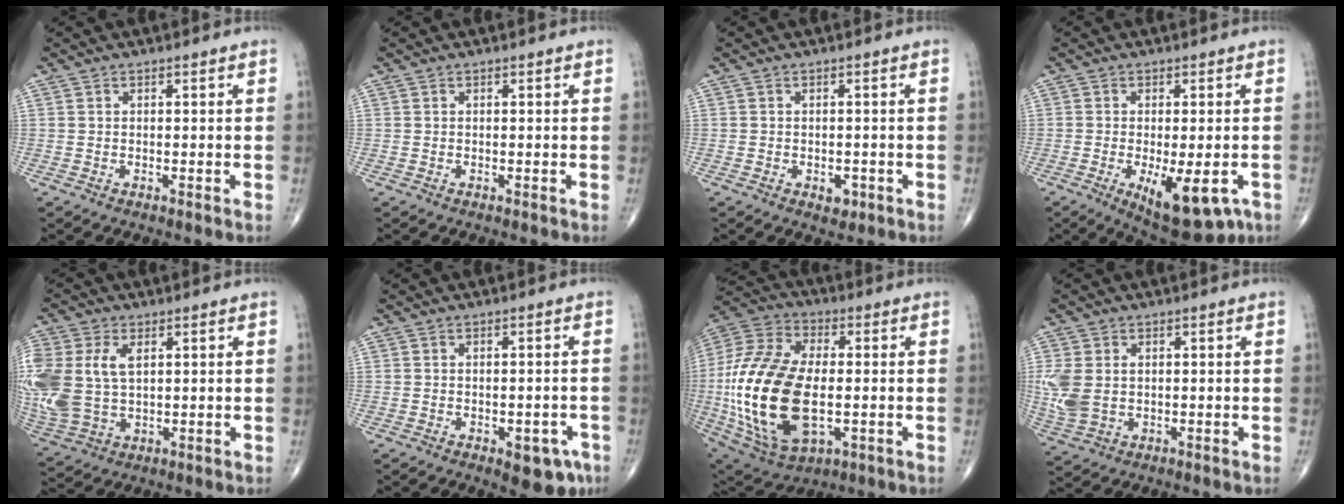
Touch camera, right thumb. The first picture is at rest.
{"total": 0.0}
{"total": 2.2, "force": [-0.9, 1.5, 1.4], "torque": [-0.010, 0.001, -0.008]}
{"total": 12.0, "force": [-4.6, 4.8, 9.9], "torque": [-0.134, -0.010, -0.057]}
{"total": 16.9, "force": [2.7, 10.9, 12.7], "torque": [-0.327, -0.002, 0.059]}
{"total": 6.7, "force": [-3.3, 3.3, 4.7], "torque": [-0.037, 0.016, -0.035]}
{"total": 26.9, "force": [-3.0, 14.5, 22.5], "torque": [-0.482, -0.005, -0.038]}
{"total": 7.5, "force": [0.4, 5.2, 5.4], "torque": [-0.132, 0.004, 0.018]}